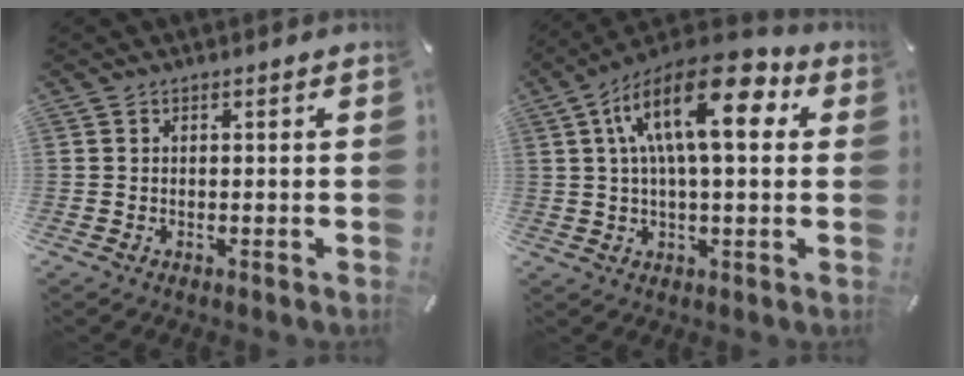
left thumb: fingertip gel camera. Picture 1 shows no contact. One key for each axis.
{"total": 18.0, "fx": 6.0, "fy": 7.3, "fz": 15.3, "tx": -0.268, "ty": -0.018, "tz": 0.093}